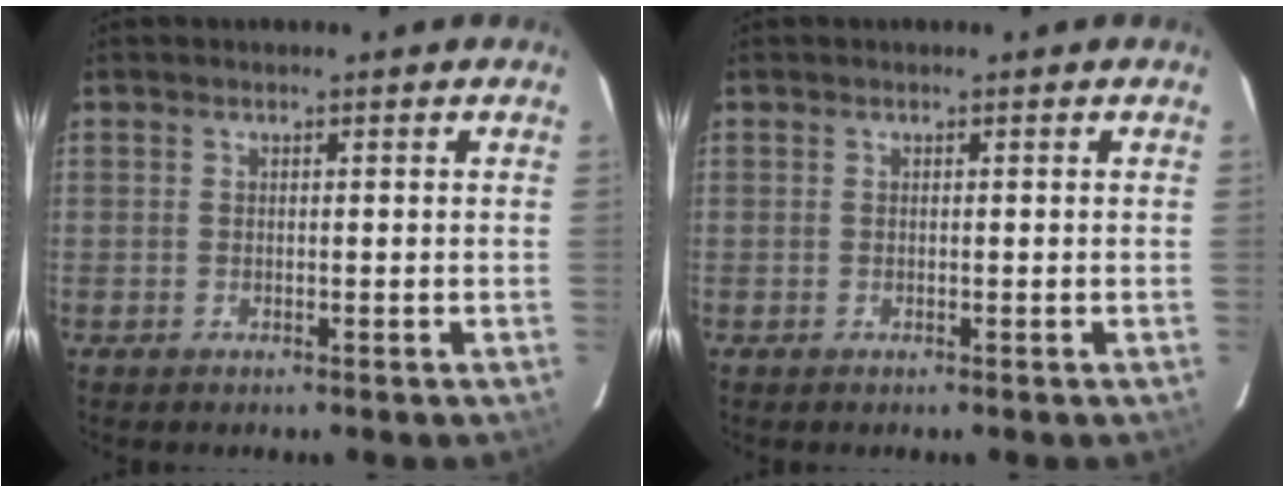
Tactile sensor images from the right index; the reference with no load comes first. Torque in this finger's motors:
{"motor_torque": [-0.06, -0.02, 0.00, 0.01]}